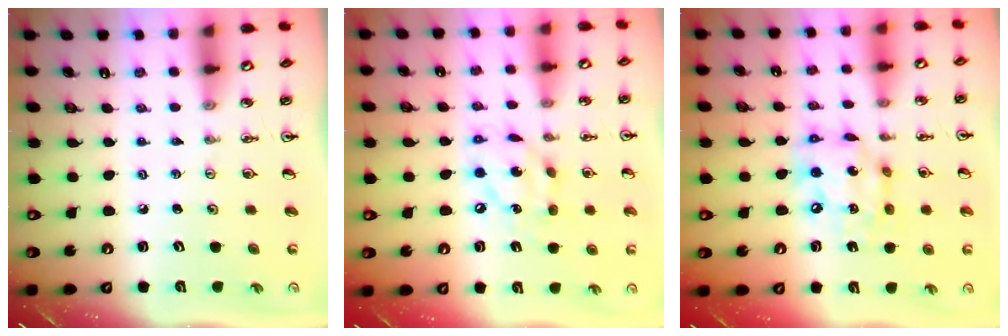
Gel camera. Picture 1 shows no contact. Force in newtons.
{"total": 11.8, "press": 11.8, "slide": 0.9}
{"total": 13.3, "press": 13.3, "slide": 1.5}